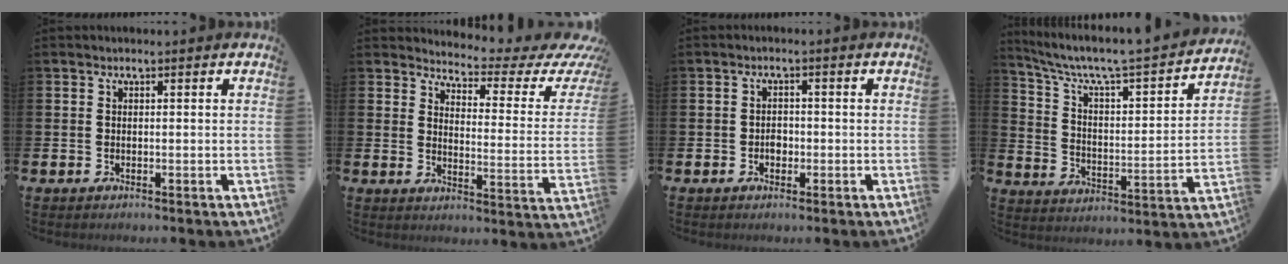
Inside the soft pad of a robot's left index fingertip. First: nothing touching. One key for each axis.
{"total": 3.6, "fx": 3.2, "fy": 0.8, "fz": 1.4, "tx": -0.037, "ty": -0.036, "tz": 0.042}
{"total": 1.7, "fx": -0.5, "fy": 1.3, "fz": 0.9, "tx": -0.007, "ty": 0.001, "tz": -0.014}
{"total": 6.1, "fx": 5.2, "fy": 0.8, "fz": 3.0, "tx": -0.088, "ty": -0.045, "tz": 0.079}